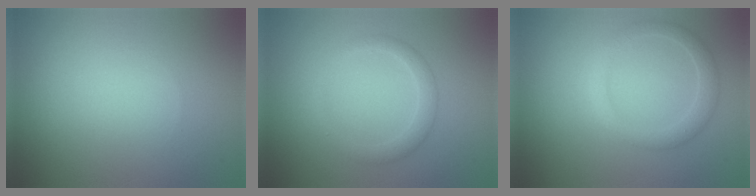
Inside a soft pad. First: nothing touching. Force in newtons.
{"total": 1.9, "press": 1.9, "slide": 0.1}
{"total": 2.3, "press": 2.3, "slide": 0.0}